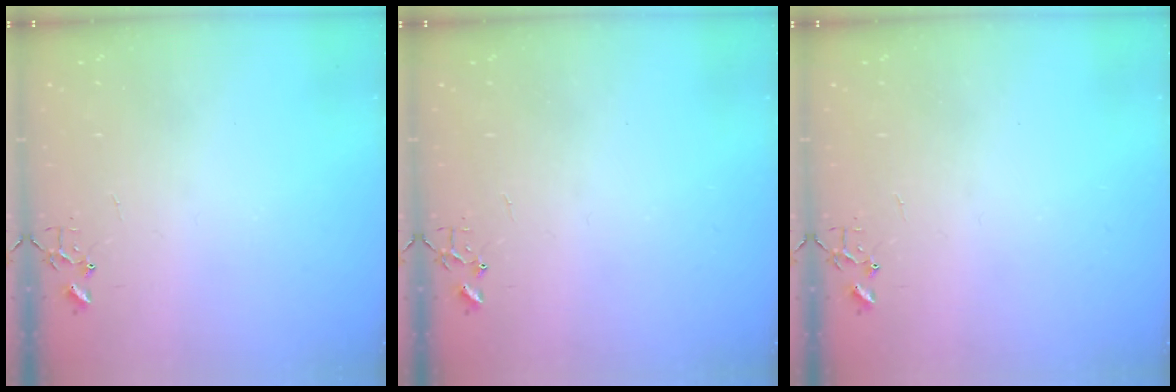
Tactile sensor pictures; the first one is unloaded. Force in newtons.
{"total": 0.0}
{"total": 0.0}